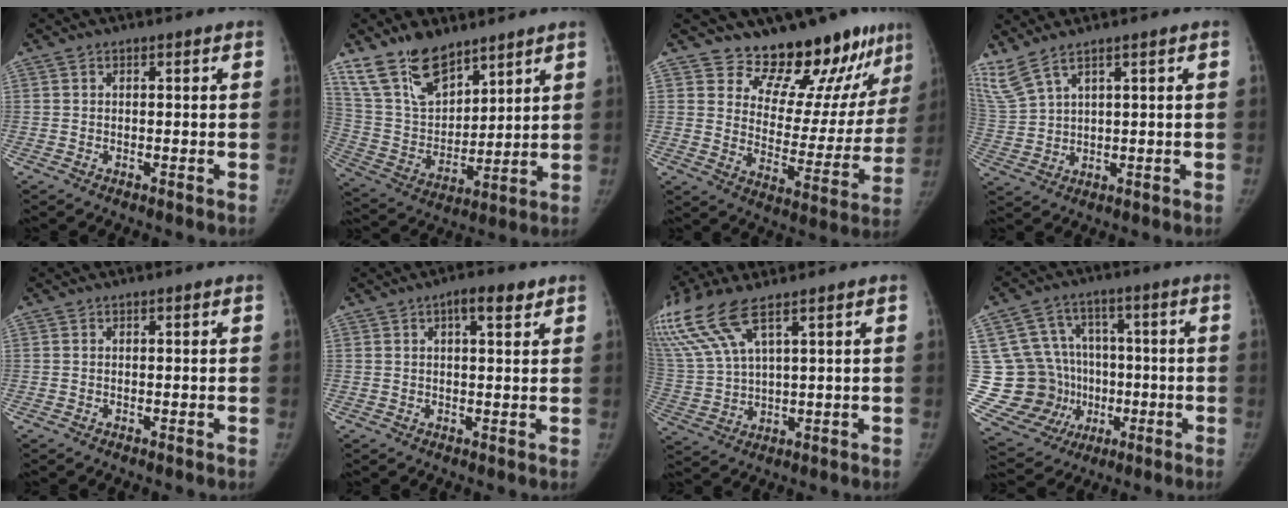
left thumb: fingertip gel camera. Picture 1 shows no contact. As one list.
[{"total": 15.2, "force": [11.1, 7.3, 7.2], "torque": [-0.097, -0.054, 0.223]}, {"total": 15.9, "force": [13.5, 5.7, 6.2], "torque": [-0.032, -0.123, 0.193]}, {"total": 7.3, "force": [5.6, 1.7, 4.3], "torque": [-0.116, -0.018, 0.132]}, {"total": 0.0}, {"total": 4.2, "force": [2.2, 1.5, 3.2], "torque": [-0.037, -0.005, 0.031]}, {"total": 14.5, "force": [8.9, 4.7, 10.4], "torque": [-0.255, -0.016, 0.188]}, {"total": 18.5, "force": [-1.4, 16.9, 7.4], "torque": [-0.117, 0.040, 0.007]}]